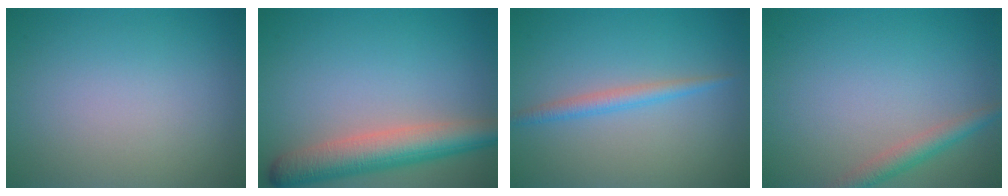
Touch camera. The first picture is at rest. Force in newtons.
{"total": 6.0, "press": 6.0, "slide": 0.3}
{"total": 1.9, "press": 1.9, "slide": 0.0}
{"total": 2.3, "press": 2.3, "slide": 0.1}